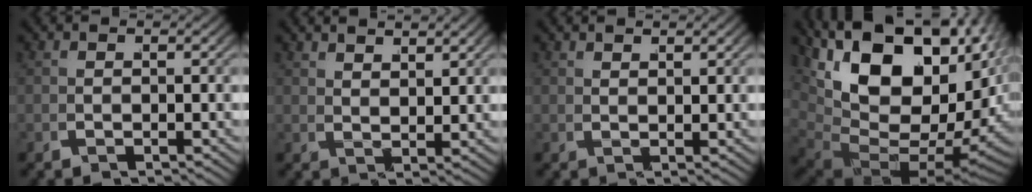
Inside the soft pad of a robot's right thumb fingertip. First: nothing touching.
{"total": 2.8, "force": [2.7, 0.0, 0.7], "torque": [-0.003, 0.003, 0.057]}
{"total": 1.5, "force": [1.5, -0.2, 0.1], "torque": [0.004, 0.002, 0.032]}
{"total": 21.9, "force": [0.8, 14.2, 16.6], "torque": [-0.314, -0.066, 0.050]}